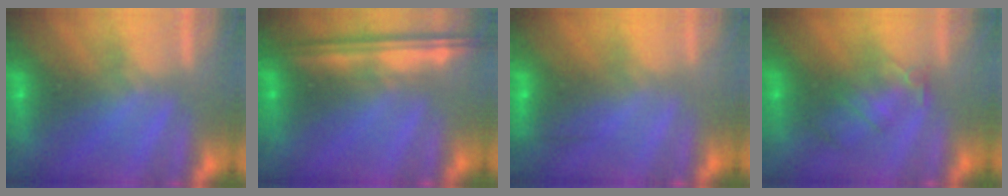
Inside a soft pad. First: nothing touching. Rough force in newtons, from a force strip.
{"total": 7.8}
{"total": 2.6}
{"total": 2.4}